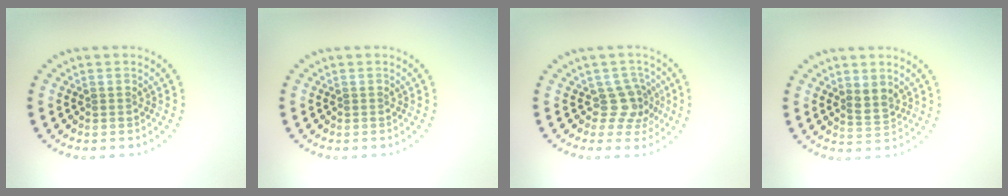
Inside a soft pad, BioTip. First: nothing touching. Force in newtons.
{"total": 0.0}
{"total": 2.7, "press": 2.1, "slide": 1.7}
{"total": 1.7, "press": 1.6, "slide": 0.7}